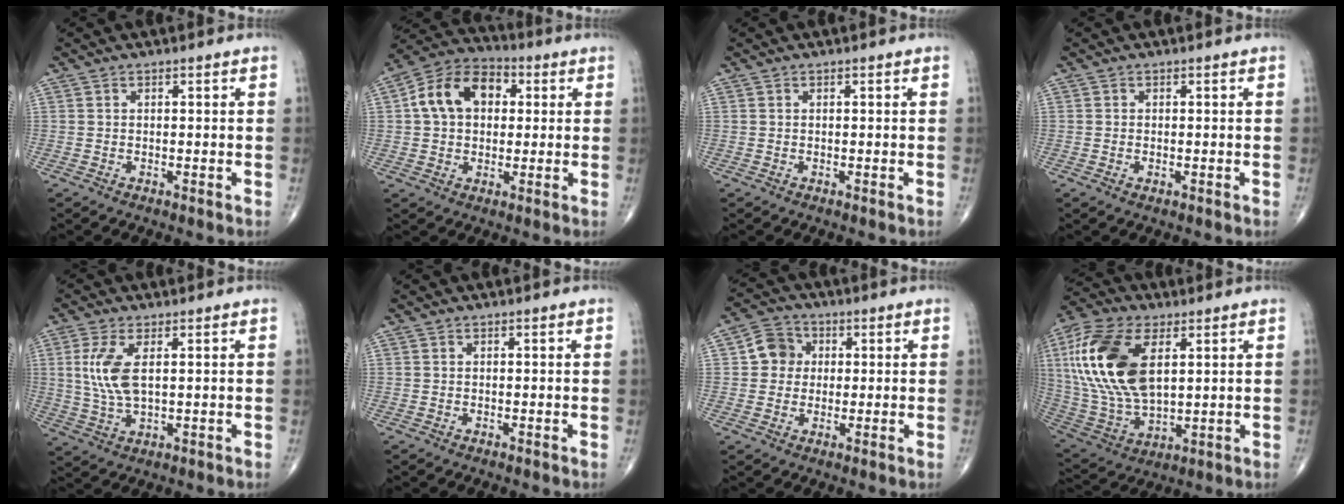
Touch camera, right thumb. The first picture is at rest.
{"total": 13.1, "force": [2.5, 9.4, 8.8], "torque": [-0.130, 0.023, 0.030]}
{"total": 0.0}
{"total": 1.1, "force": [-0.3, 0.7, 0.8], "torque": [-0.018, 0.000, -0.004]}
{"total": 7.7, "force": [1.7, 3.2, 6.8], "torque": [-0.158, -0.007, 0.042]}
{"total": 0.0}
{"total": 6.1, "force": [0.8, 5.7, 2.2], "torque": [-0.011, 0.008, 0.004]}
{"total": 21.8, "force": [5.8, 11.5, 17.6], "torque": [-0.367, -0.015, 0.108]}